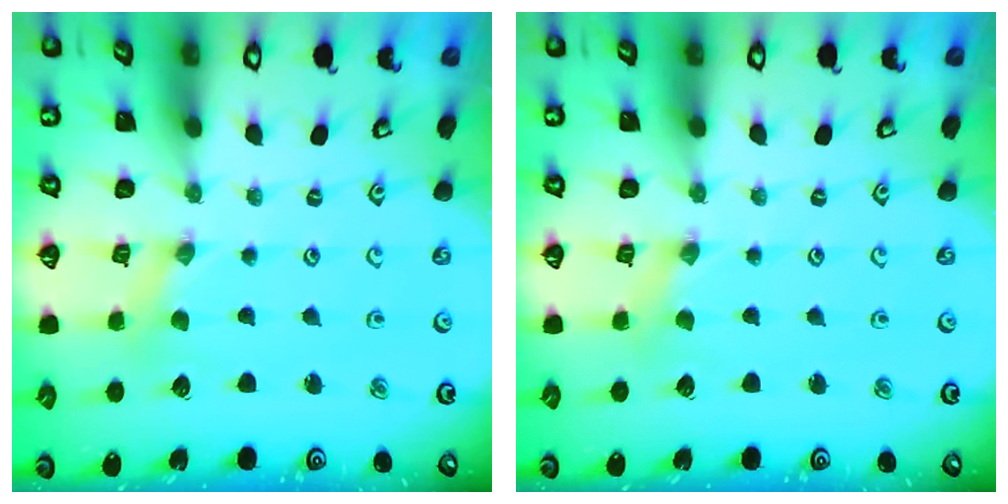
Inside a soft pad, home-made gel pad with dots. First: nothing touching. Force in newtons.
{"total": 0.9, "press": 0.9, "slide": 0.2}